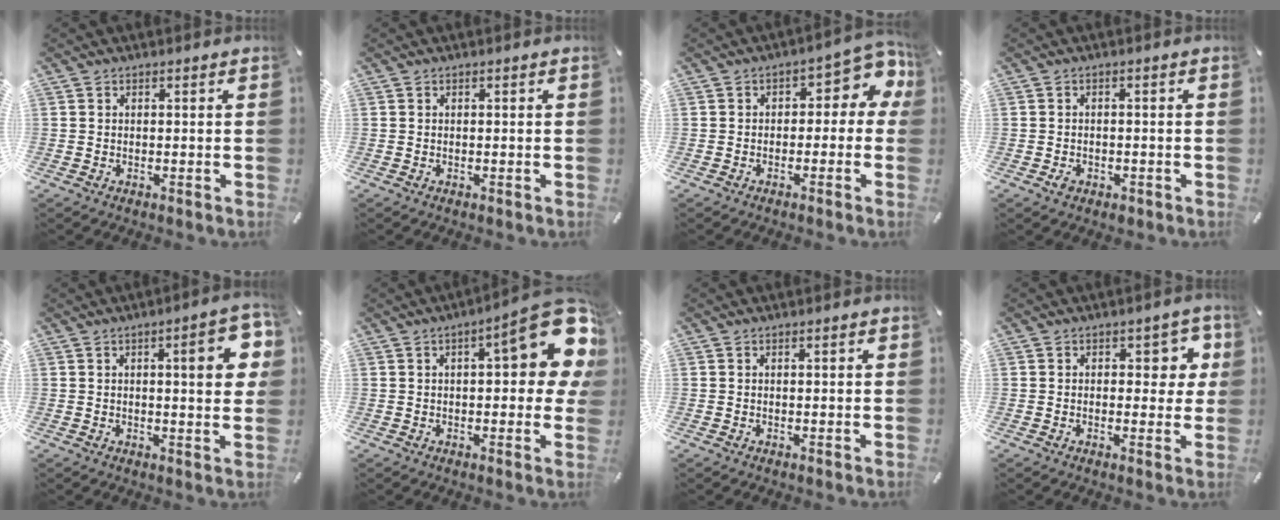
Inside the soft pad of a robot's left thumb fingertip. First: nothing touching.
{"total": 0.0}
{"total": 7.8, "force": [1.8, 4.4, 6.1], "torque": [-0.079, -0.012, 0.026]}
{"total": 2.3, "force": [-1.1, 1.7, 1.2], "torque": [-0.020, 0.006, -0.020]}
{"total": 11.1, "force": [2.7, 2.8, 10.4], "torque": [-0.132, -0.010, 0.035]}
{"total": 18.7, "force": [6.1, 6.6, 16.4], "torque": [-0.200, -0.039, 0.093]}
{"total": 1.1, "force": [0.1, 0.2, 1.0], "torque": [-0.019, 0.000, 0.001]}
{"total": 6.6, "force": [1.5, 3.9, 5.1], "torque": [-0.046, -0.006, 0.017]}